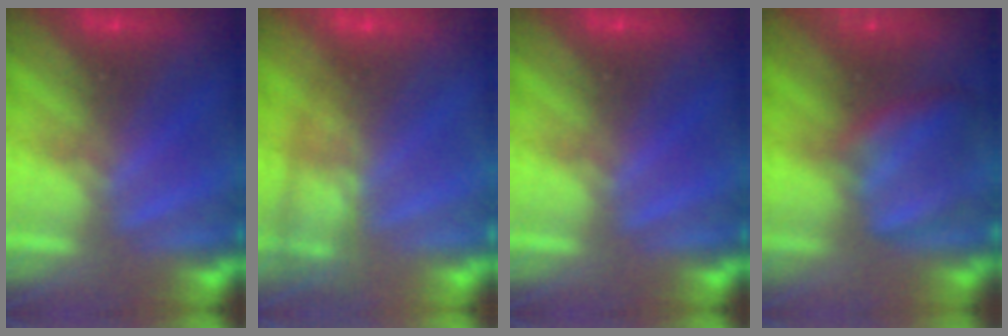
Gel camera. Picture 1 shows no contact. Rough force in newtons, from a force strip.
{"total": 7.7}
{"total": 0.0}
{"total": 9.5}